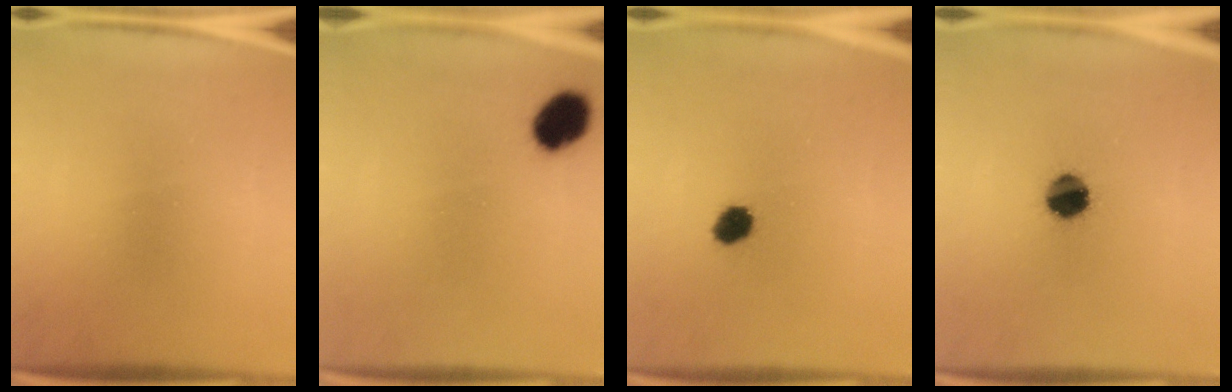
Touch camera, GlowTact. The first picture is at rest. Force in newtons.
{"total": 7.0}
{"total": 4.2}
{"total": 7.9}